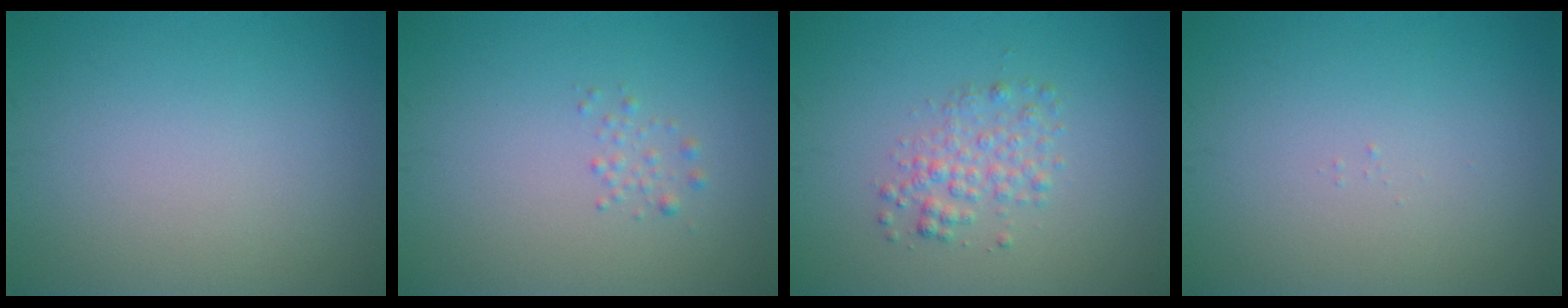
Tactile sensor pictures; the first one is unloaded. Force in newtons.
{"total": 0.8, "press": 0.8, "slide": 0.0}
{"total": 2.3, "press": 2.3, "slide": 0.1}
{"total": 0.0}